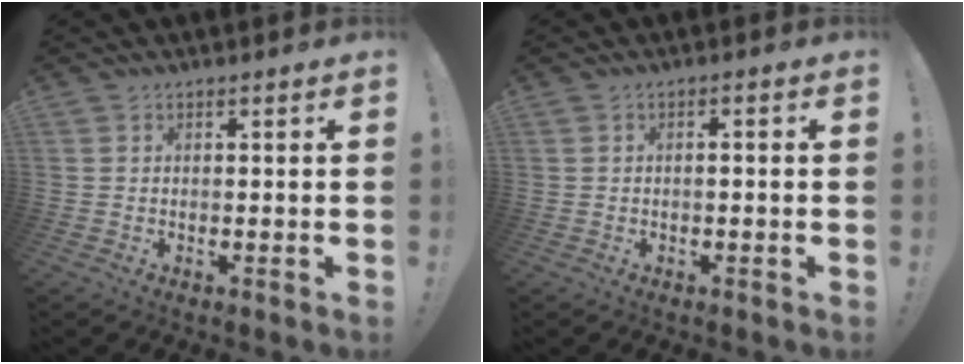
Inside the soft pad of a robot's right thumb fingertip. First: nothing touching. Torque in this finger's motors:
{"motor_torque": [-0.06, -0.19, -0.11, 0.09, 0.06]}